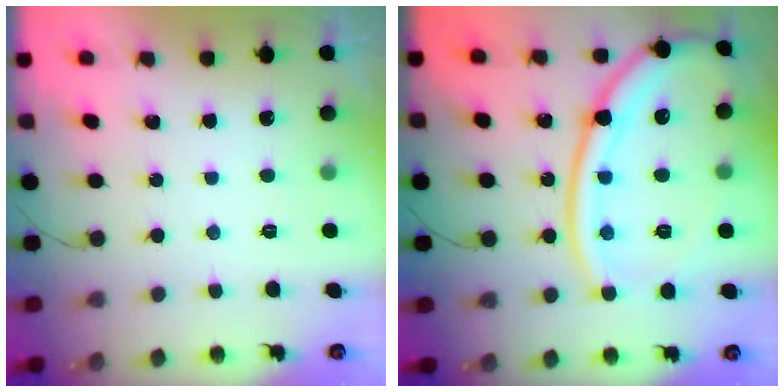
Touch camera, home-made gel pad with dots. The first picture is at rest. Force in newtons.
{"total": 21.0, "press": 20.9, "slide": 2.3}